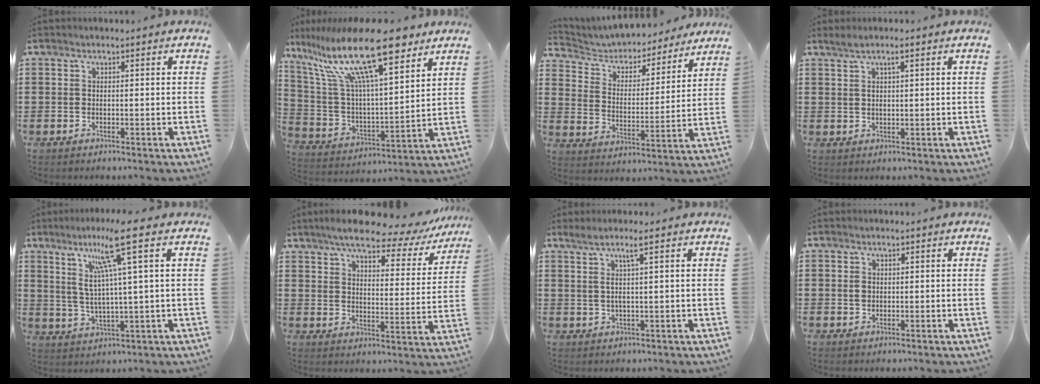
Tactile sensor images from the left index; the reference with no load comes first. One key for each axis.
{"total": 18.5, "fx": 12.6, "fy": 4.1, "fz": 13.0, "tx": -0.283, "ty": -0.064, "tz": 0.214}
{"total": 4.6, "fx": 4.3, "fy": 1.4, "fz": 0.8, "tx": -0.042, "ty": -0.029, "tz": 0.067}
{"total": 2.2, "fx": 0.8, "fy": 0.6, "fz": 1.9, "tx": -0.038, "ty": 0.005, "tz": 0.012}
{"total": 9.9, "fx": 5.2, "fy": -0.5, "fz": 8.4, "tx": -0.167, "ty": -0.007, "tz": 0.082}
{"total": 8.0, "fx": 6.9, "fy": 1.2, "fz": 3.8, "tx": -0.088, "ty": -0.039, "tz": 0.115}
{"total": 3.1, "fx": 1.0, "fy": -0.4, "fz": 2.9, "tx": -0.058, "ty": -0.003, "tz": 0.014}
{"total": 1.1, "fx": 0.2, "fy": 0.8, "fz": 0.7, "tx": -0.017, "ty": 0.005, "tz": 0.004}